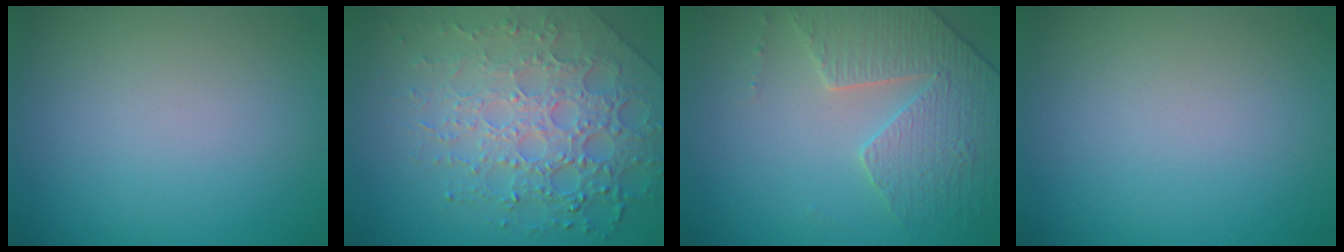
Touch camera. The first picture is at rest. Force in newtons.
{"total": 8.0, "press": 5.6, "slide": 5.8}
{"total": 4.0, "press": 3.9, "slide": 1.2}
{"total": 0.0}